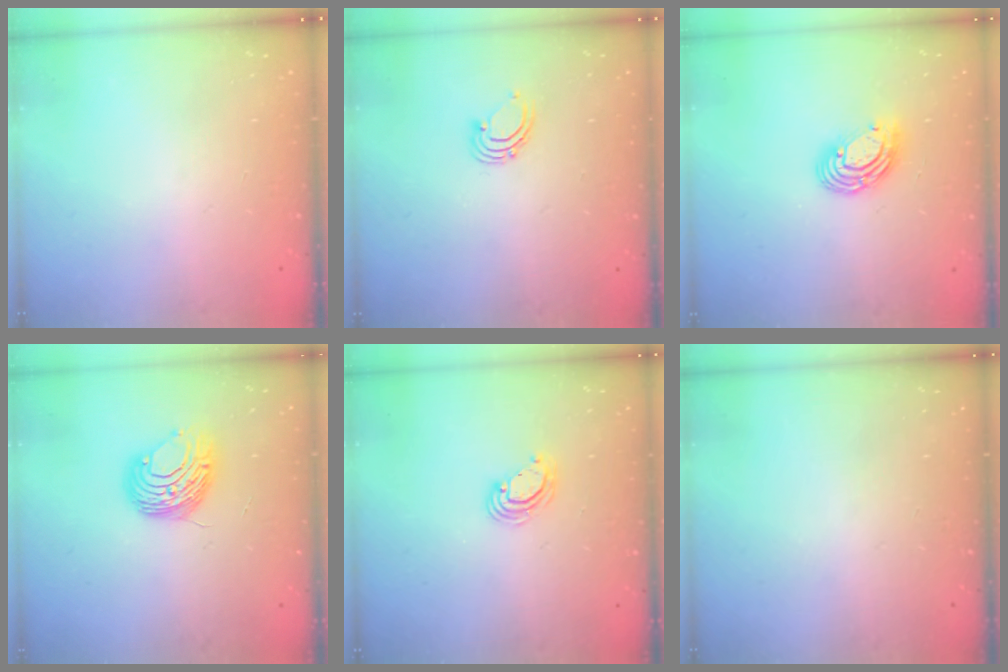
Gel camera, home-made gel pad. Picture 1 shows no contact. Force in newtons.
{"total": 2.9, "press": 2.9, "slide": 0.2}
{"total": 8.8, "press": 8.7, "slide": 1.5}
{"total": 9.7, "press": 9.7, "slide": 0.6}
{"total": 4.4, "press": 4.4, "slide": 0.2}
{"total": 0.0}